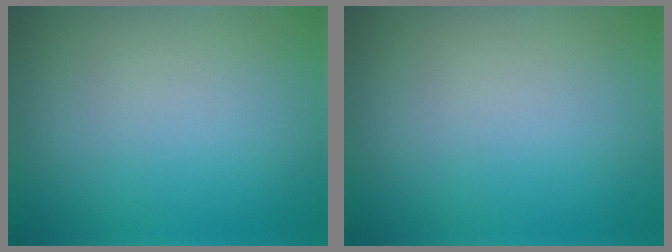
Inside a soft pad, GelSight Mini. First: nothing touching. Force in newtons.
{"total": 0.0}